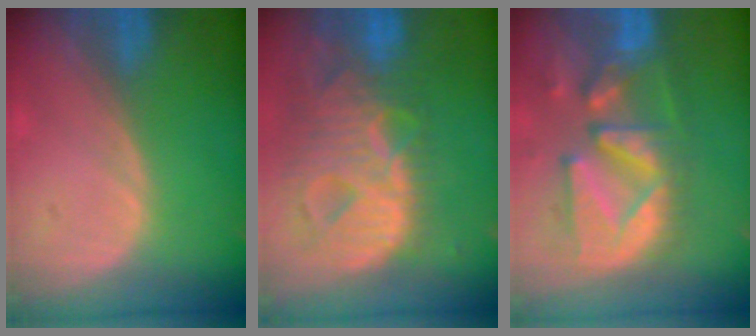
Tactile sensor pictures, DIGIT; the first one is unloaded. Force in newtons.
{"total": 13.4, "press": 11.4, "slide": 7.0}
{"total": 12.7, "press": 11.2, "slide": 6.0}